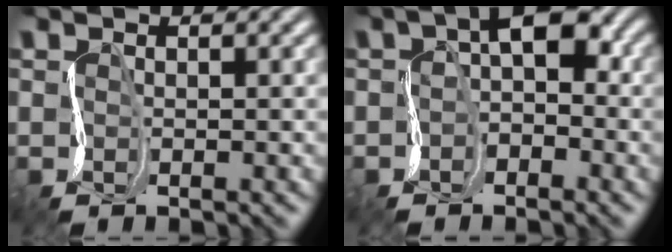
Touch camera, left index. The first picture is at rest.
{"total": 3.2, "force": [0.1, 1.3, 3.0], "torque": [-0.048, 0.025, -0.005]}